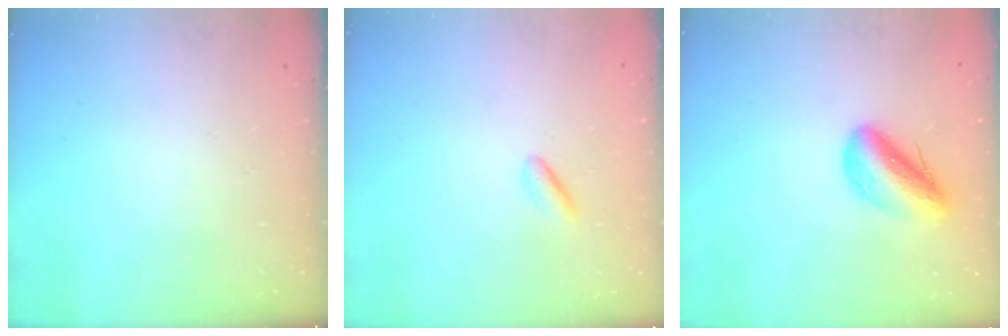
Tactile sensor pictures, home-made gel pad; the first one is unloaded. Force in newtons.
{"total": 2.4, "press": 2.2, "slide": 1.0}
{"total": 9.9, "press": 9.4, "slide": 3.0}